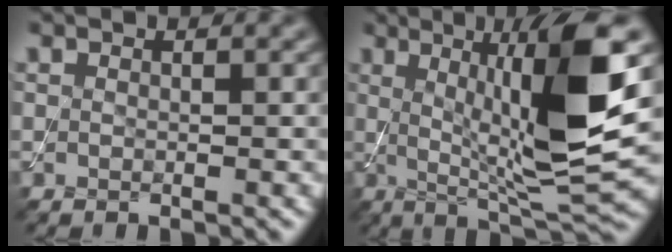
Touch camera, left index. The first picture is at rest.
{"total": 11.8, "force": [1.7, 2.2, 11.5], "torque": [-0.176, -0.004, 0.038]}